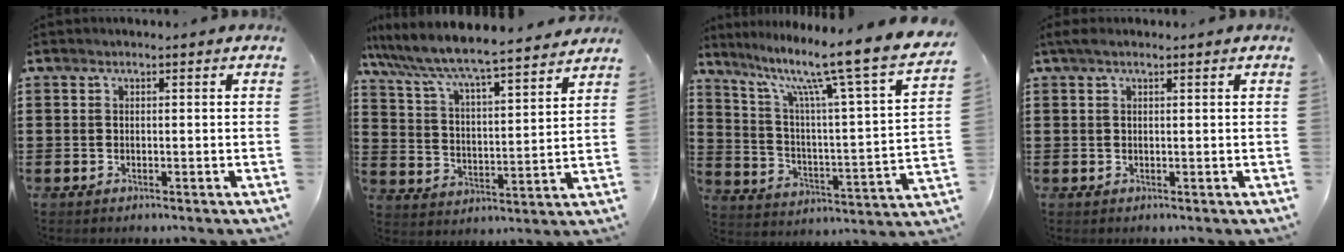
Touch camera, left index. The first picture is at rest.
{"total": 6.3, "force": [6.0, 0.1, 2.0], "torque": [-0.069, -0.045, 0.098]}
{"total": 11.0, "force": [8.7, -0.4, 6.8], "torque": [-0.141, -0.081, 0.127]}
{"total": 1.1, "force": [0.5, 0.0, 1.0], "torque": [-0.020, -0.001, 0.010]}